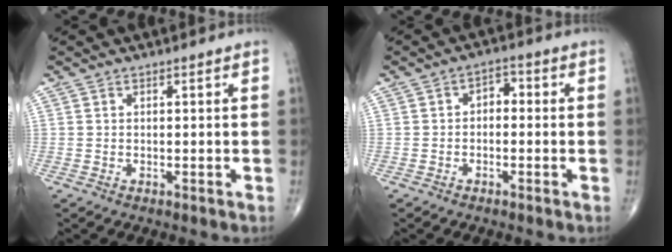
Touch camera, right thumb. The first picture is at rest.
{"total": 3.0, "force": [-0.3, 2.0, 2.2], "torque": [-0.015, 0.016, -0.017]}